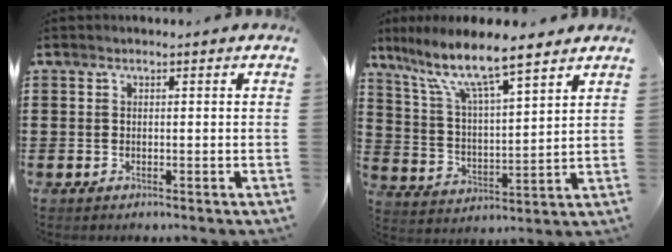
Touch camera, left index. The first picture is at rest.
{"total": 8.6, "force": [6.7, 1.6, 5.1], "torque": [-0.126, -0.031, 0.111]}